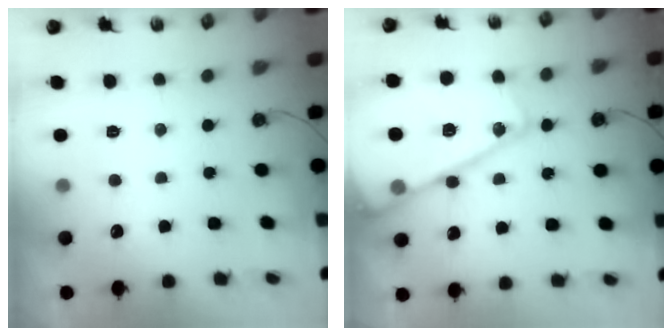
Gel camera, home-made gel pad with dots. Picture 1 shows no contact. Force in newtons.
{"total": 26.2, "press": 26.0, "slide": 2.9}